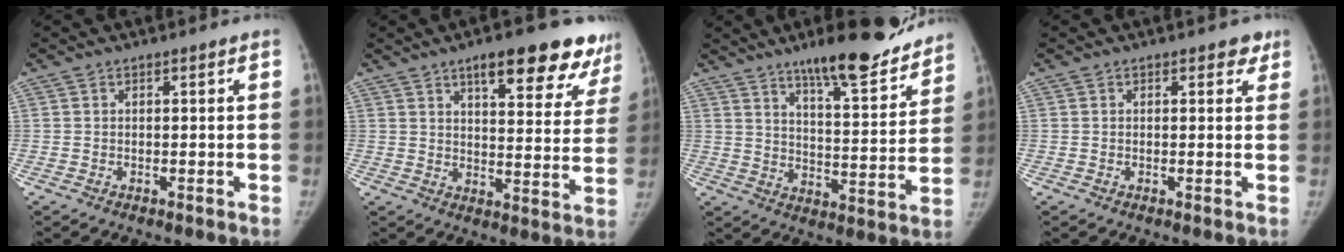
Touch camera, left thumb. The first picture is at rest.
{"total": 18.2, "force": [12.2, 6.2, 12.0], "torque": [-0.101, -0.048, 0.152]}
{"total": 18.9, "force": [14.5, 4.0, 11.3], "torque": [-0.131, -0.089, 0.228]}
{"total": 2.0, "force": [1.3, 1.2, 0.8], "torque": [0.018, -0.002, 0.008]}